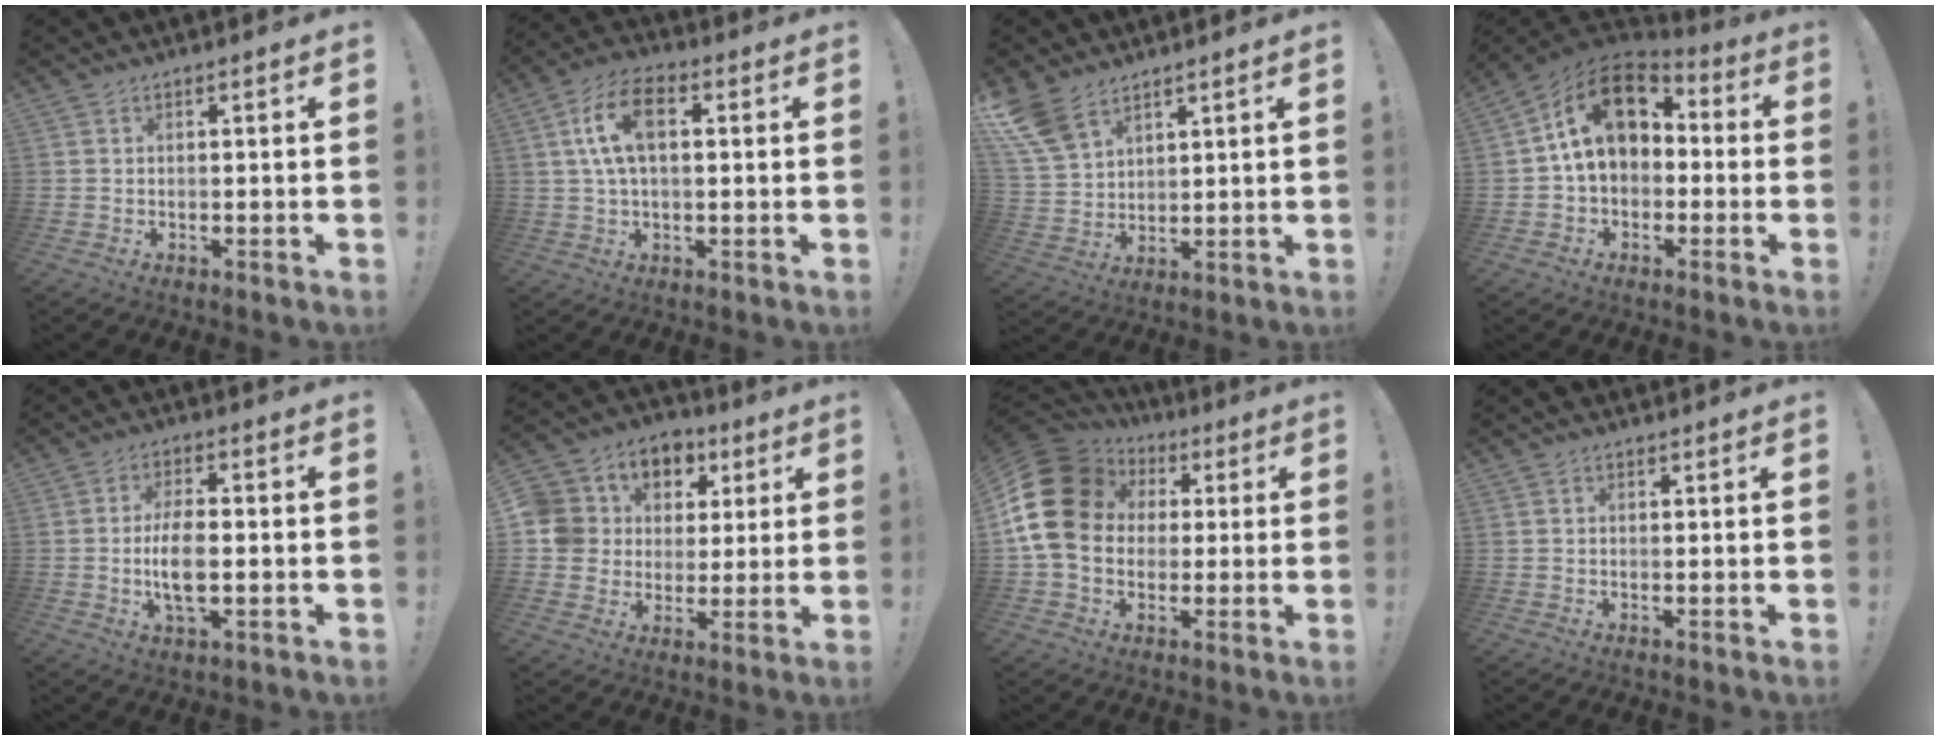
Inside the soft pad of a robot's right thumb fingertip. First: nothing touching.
{"total": 11.1, "force": [2.6, 5.9, 9.0], "torque": [-0.171, 0.009, 0.049]}
{"total": 10.6, "force": [7.4, 5.8, 4.9], "torque": [-0.110, -0.037, 0.151]}
{"total": 17.2, "force": [4.1, 11.7, 11.8], "torque": [-0.196, 0.008, 0.072]}
{"total": 8.8, "force": [-1.0, 3.6, 8.0], "torque": [-0.167, -0.005, -0.021]}
{"total": 11.3, "force": [3.3, 10.2, 3.6], "torque": [-0.058, -0.013, 0.080]}
{"total": 19.1, "force": [2.6, 15.2, 11.3], "torque": [-0.217, 0.002, 0.055]}
{"total": 0.5, "force": [-0.5, 0.0, -0.1], "torque": [0.003, 0.007, -0.009]}